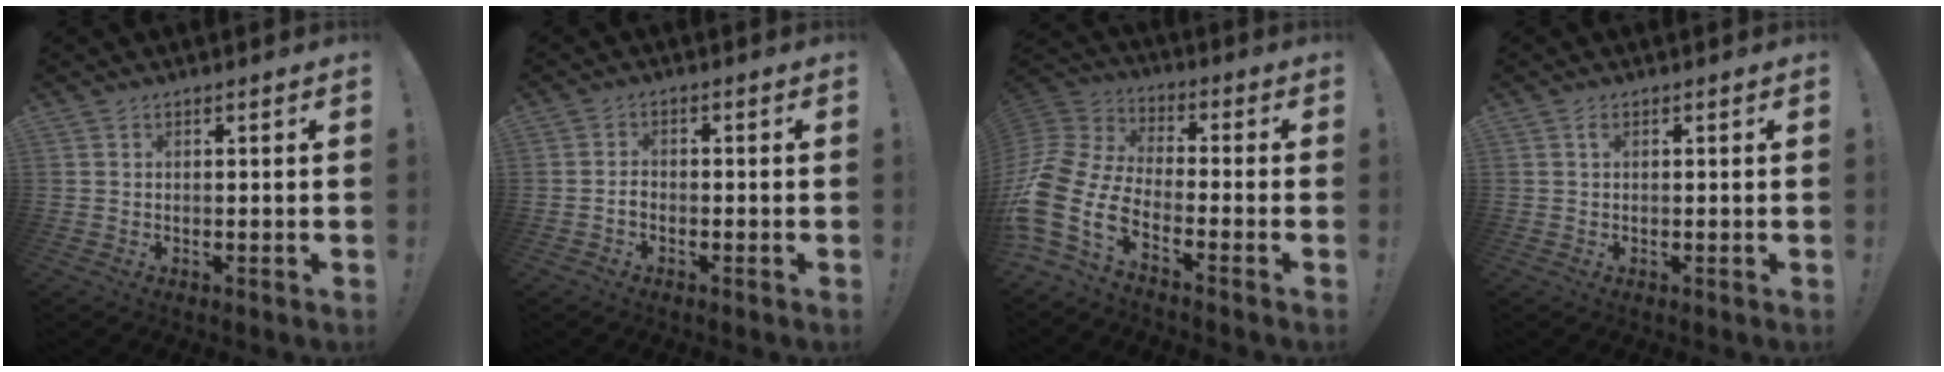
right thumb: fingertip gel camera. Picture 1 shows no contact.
{"total": 1.8, "force": [-1.1, 1.1, 1.0], "torque": [-0.022, 0.011, -0.018]}
{"total": 16.9, "force": [-7.8, 9.7, 11.4], "torque": [-0.262, 0.030, -0.131]}
{"total": 1.0, "force": [0.2, 0.5, 0.9], "torque": [-0.019, 0.003, 0.003]}